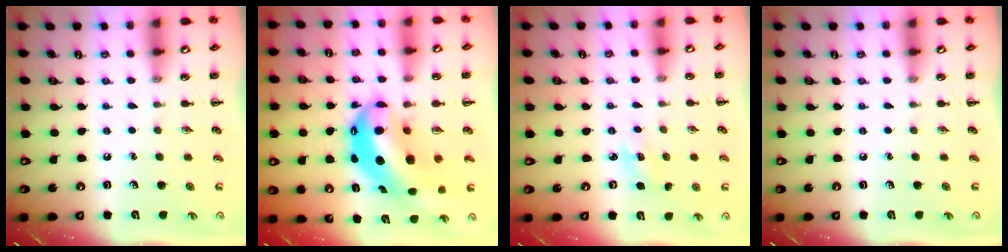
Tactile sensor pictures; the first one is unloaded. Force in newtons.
{"total": 13.2, "press": 12.8, "slide": 3.1}
{"total": 3.5, "press": 3.4, "slide": 1.0}
{"total": 0.0}